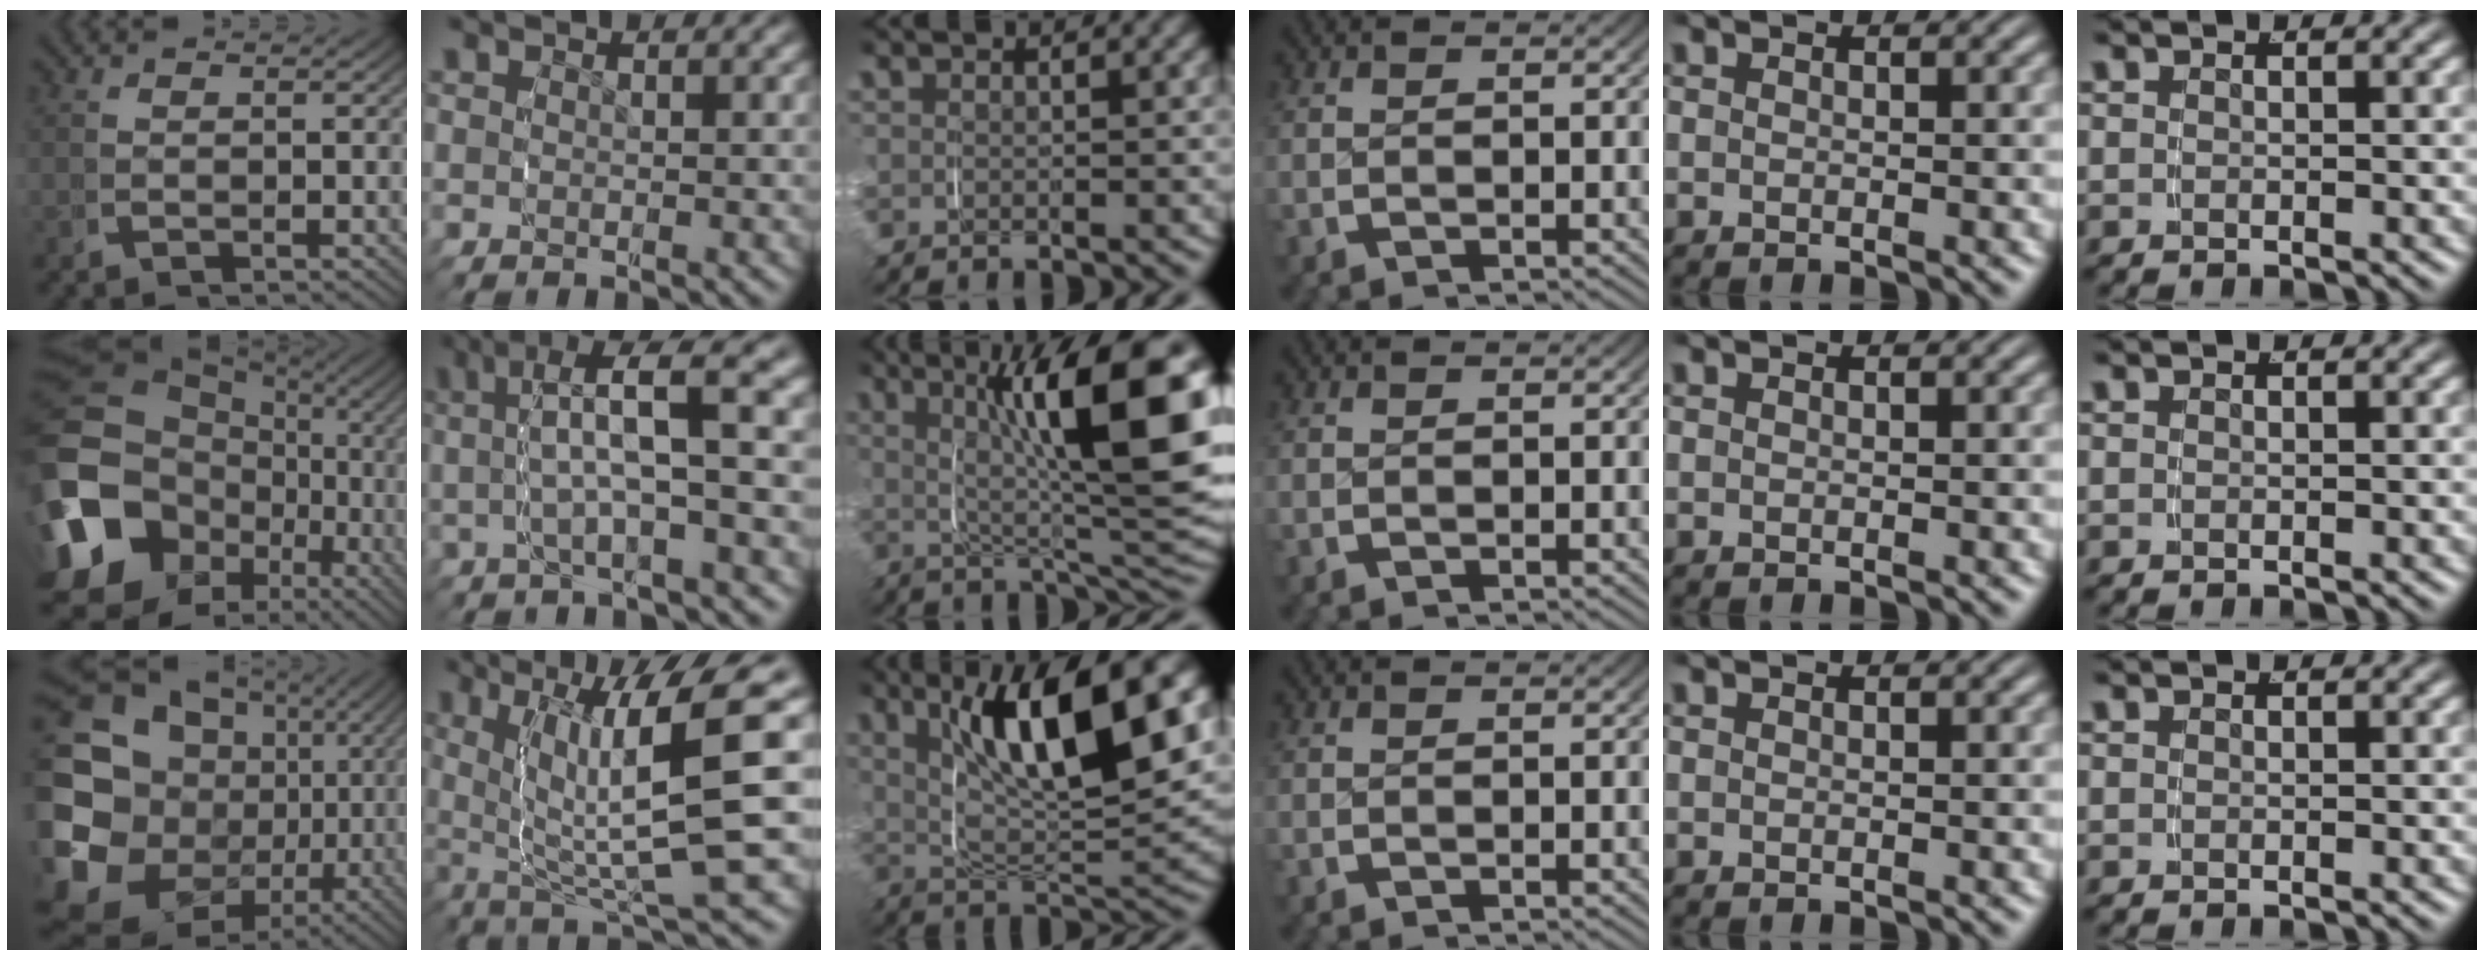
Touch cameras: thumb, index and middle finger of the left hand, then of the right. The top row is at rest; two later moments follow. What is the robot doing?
{"motion": "grasp_and_lifting", "object": "map"}